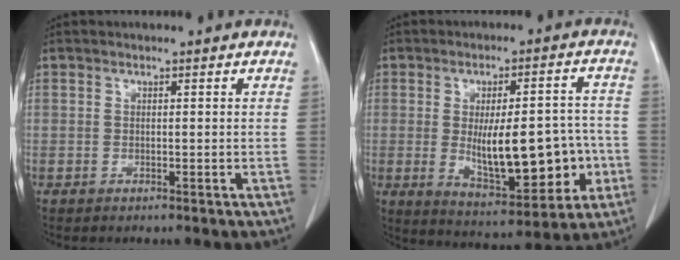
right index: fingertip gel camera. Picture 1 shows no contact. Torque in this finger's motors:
{"motor_torque": [0.83, -0.41, 0.45, 0.20]}